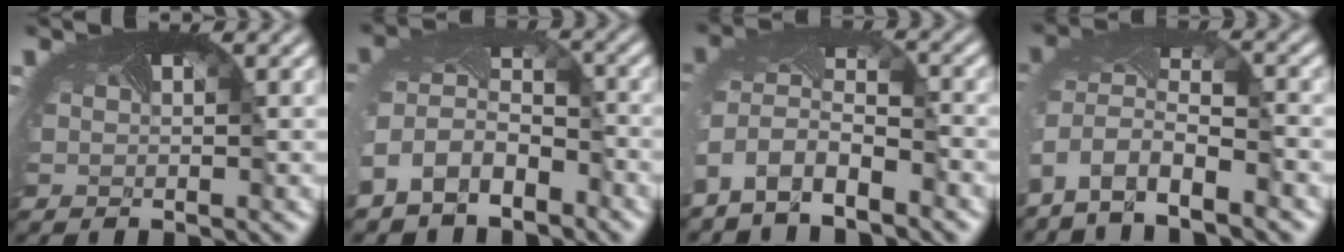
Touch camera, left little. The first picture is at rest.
{"total": 6.6, "force": [-3.9, 4.5, 2.8], "torque": [-0.084, -0.022, -0.071]}
{"total": 5.0, "force": [-3.8, 2.2, 2.3], "torque": [-0.072, -0.019, -0.071]}
{"total": 6.8, "force": [-5.0, 2.7, 3.6], "torque": [-0.098, -0.026, -0.079]}